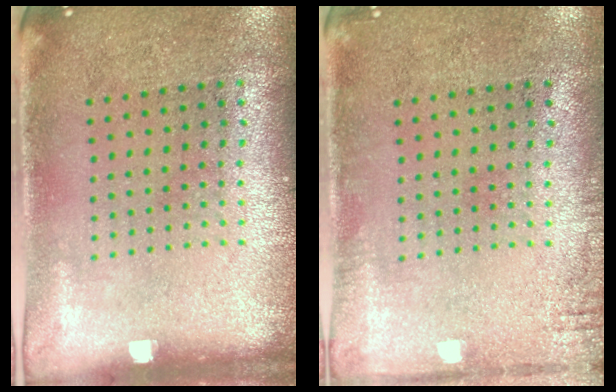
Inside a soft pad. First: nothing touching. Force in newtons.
{"total": 1.4, "press": 1.4, "slide": 0.1}